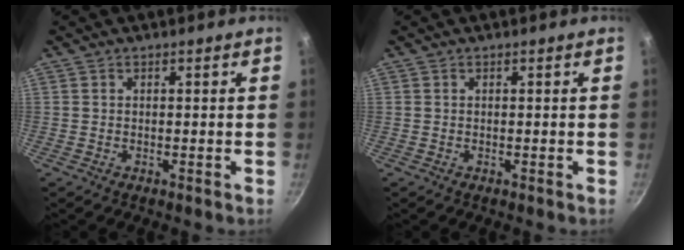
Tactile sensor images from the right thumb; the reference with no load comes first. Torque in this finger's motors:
{"motor_torque": [-0.21, 0.22, -0.28, 0.26, 0.00]}